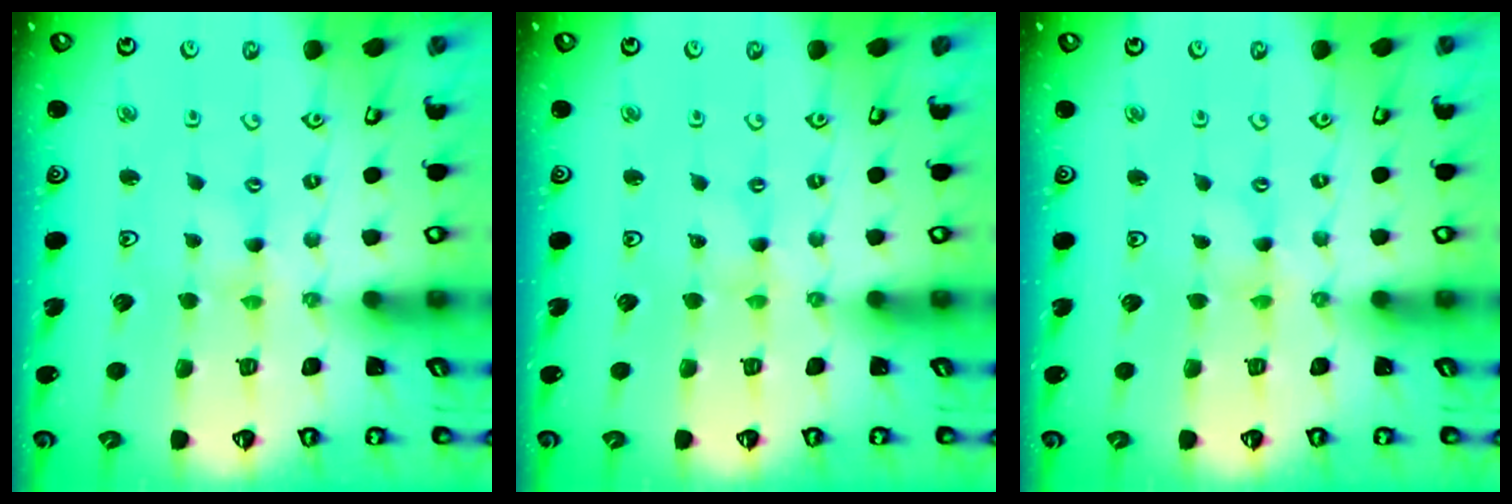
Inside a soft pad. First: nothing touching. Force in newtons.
{"total": 0.0}
{"total": 0.0}